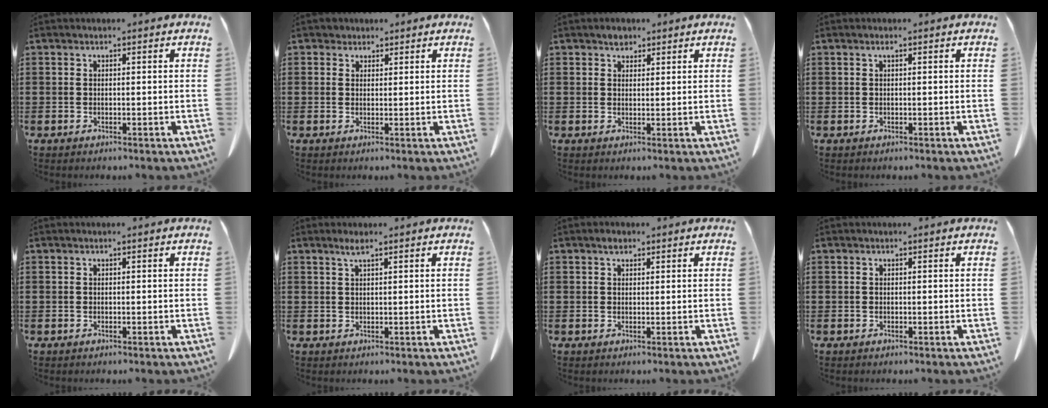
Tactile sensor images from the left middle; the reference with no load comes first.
{"total": 1.7, "force": [1.4, 1.0, -0.1], "torque": [-0.004, 0.005, 0.028]}
{"total": 2.0, "force": [1.6, 1.1, 0.5], "torque": [-0.005, 0.001, 0.028]}
{"total": 0.6, "force": [0.2, 0.1, 0.6], "torque": [-0.011, 0.000, 0.003]}
{"total": 0.0}
{"total": 1.5, "force": [1.0, 0.0, 1.1], "torque": [-0.023, 0.001, 0.018]}
{"total": 1.1, "force": [0.6, 0.4, 0.7], "torque": [-0.016, 0.003, 0.011]}
{"total": 0.0}